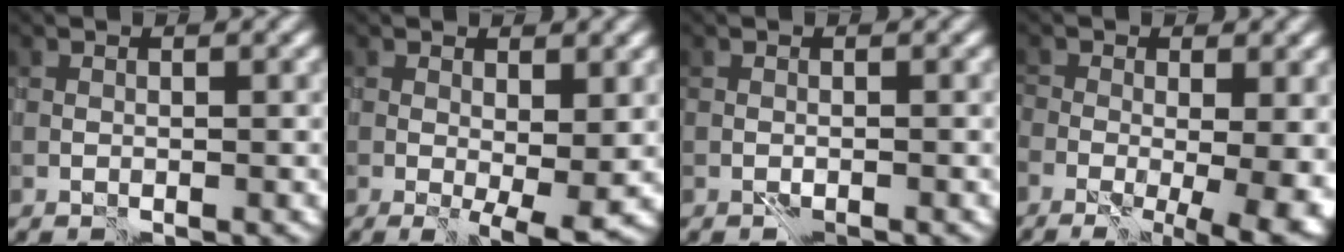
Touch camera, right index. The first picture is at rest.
{"total": 3.4, "force": [-0.2, 0.9, 3.3], "torque": [-0.046, -0.010, -0.001]}
{"total": 0.5, "force": [-0.4, -0.3, -0.2], "torque": [0.006, -0.001, -0.006]}
{"total": 10.5, "force": [-3.4, 4.6, 8.8], "torque": [-0.118, -0.016, -0.037]}